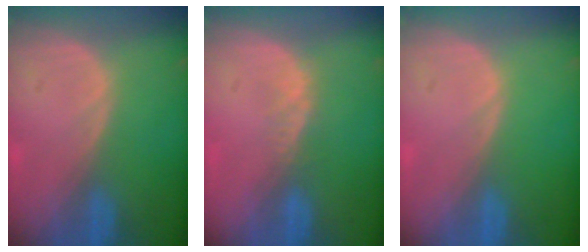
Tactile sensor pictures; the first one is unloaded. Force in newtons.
{"total": 2.1, "press": 1.5, "slide": 1.4}
{"total": 0.0}